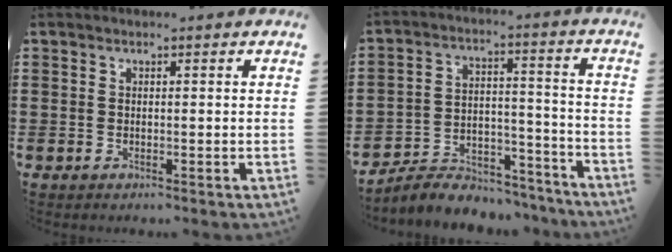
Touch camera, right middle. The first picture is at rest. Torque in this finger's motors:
{"motor_torque": [1.72, -0.42, 0.12, 0.05]}